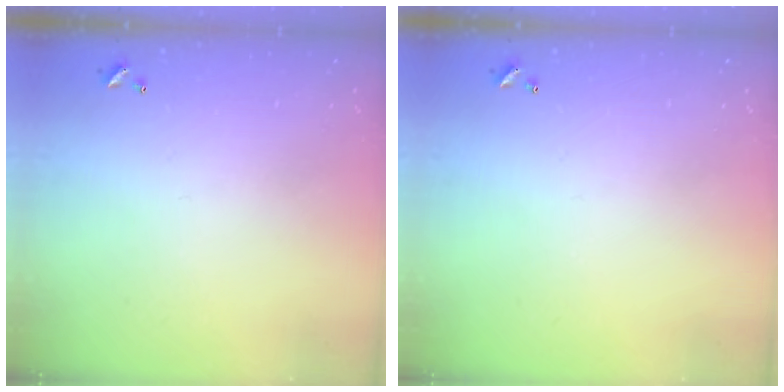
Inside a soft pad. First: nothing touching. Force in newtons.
{"total": 0.0}